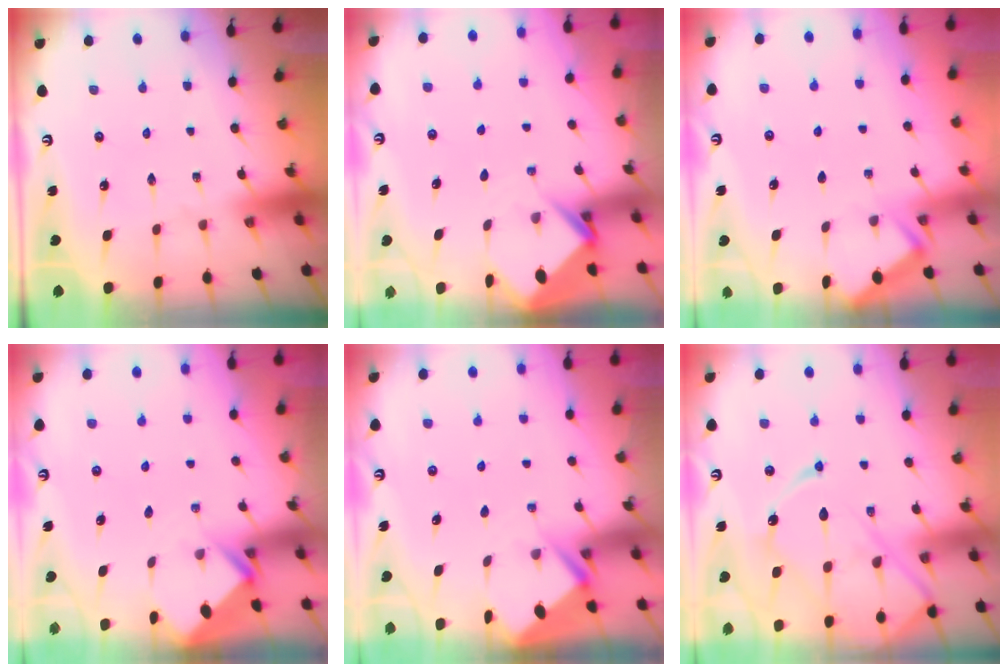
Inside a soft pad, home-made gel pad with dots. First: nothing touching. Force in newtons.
{"total": 3.8, "press": 3.8, "slide": 0.2}
{"total": 2.0, "press": 2.0, "slide": 0.3}
{"total": 2.8, "press": 2.8, "slide": 0.2}
{"total": 2.8, "press": 2.8, "slide": 0.3}
{"total": 17.6, "press": 17.5, "slide": 1.7}